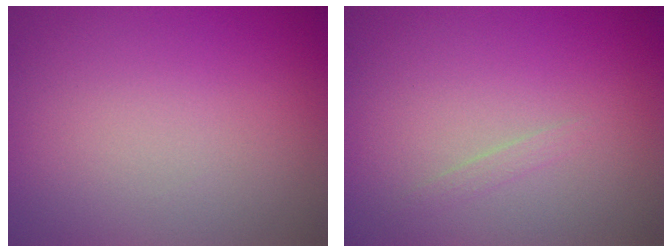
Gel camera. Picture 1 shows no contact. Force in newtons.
{"total": 0.6, "press": 0.6, "slide": 0.0}